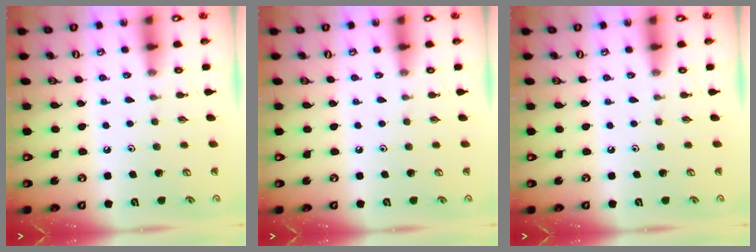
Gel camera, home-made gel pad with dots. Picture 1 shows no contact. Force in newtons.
{"total": 0.0}
{"total": 0.0}